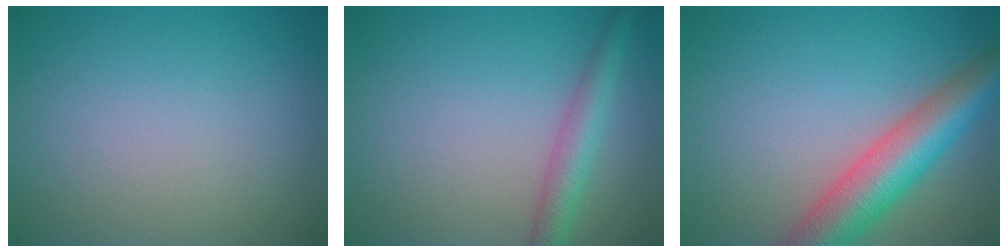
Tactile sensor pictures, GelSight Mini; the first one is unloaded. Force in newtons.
{"total": 3.2, "press": 3.1, "slide": 0.2}
{"total": 7.4, "press": 7.4, "slide": 0.3}